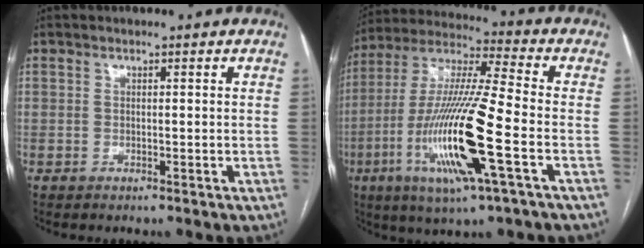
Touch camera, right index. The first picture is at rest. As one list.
[{"total": 19.0, "force": [-5.8, 0.9, 18.1], "torque": [-0.376, -0.020, -0.111]}]